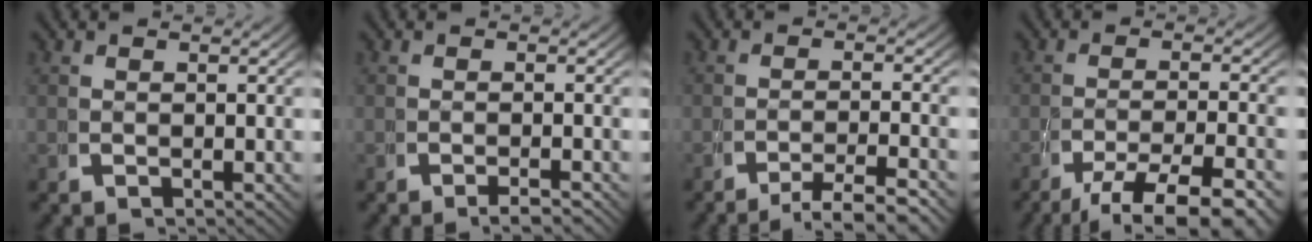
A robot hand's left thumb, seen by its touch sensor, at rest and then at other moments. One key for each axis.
{"total": 1.4, "fx": -1.1, "fy": 0.1, "fz": 0.9, "tx": -0.014, "ty": 0.004, "tz": -0.024}
{"total": 3.9, "fx": -2.7, "fy": 1.4, "fz": 2.4, "tx": -0.034, "ty": -0.004, "tz": -0.043}
{"total": 7.1, "fx": -4.3, "fy": 3.0, "fz": 4.9, "tx": -0.078, "ty": -0.019, "tz": -0.056}